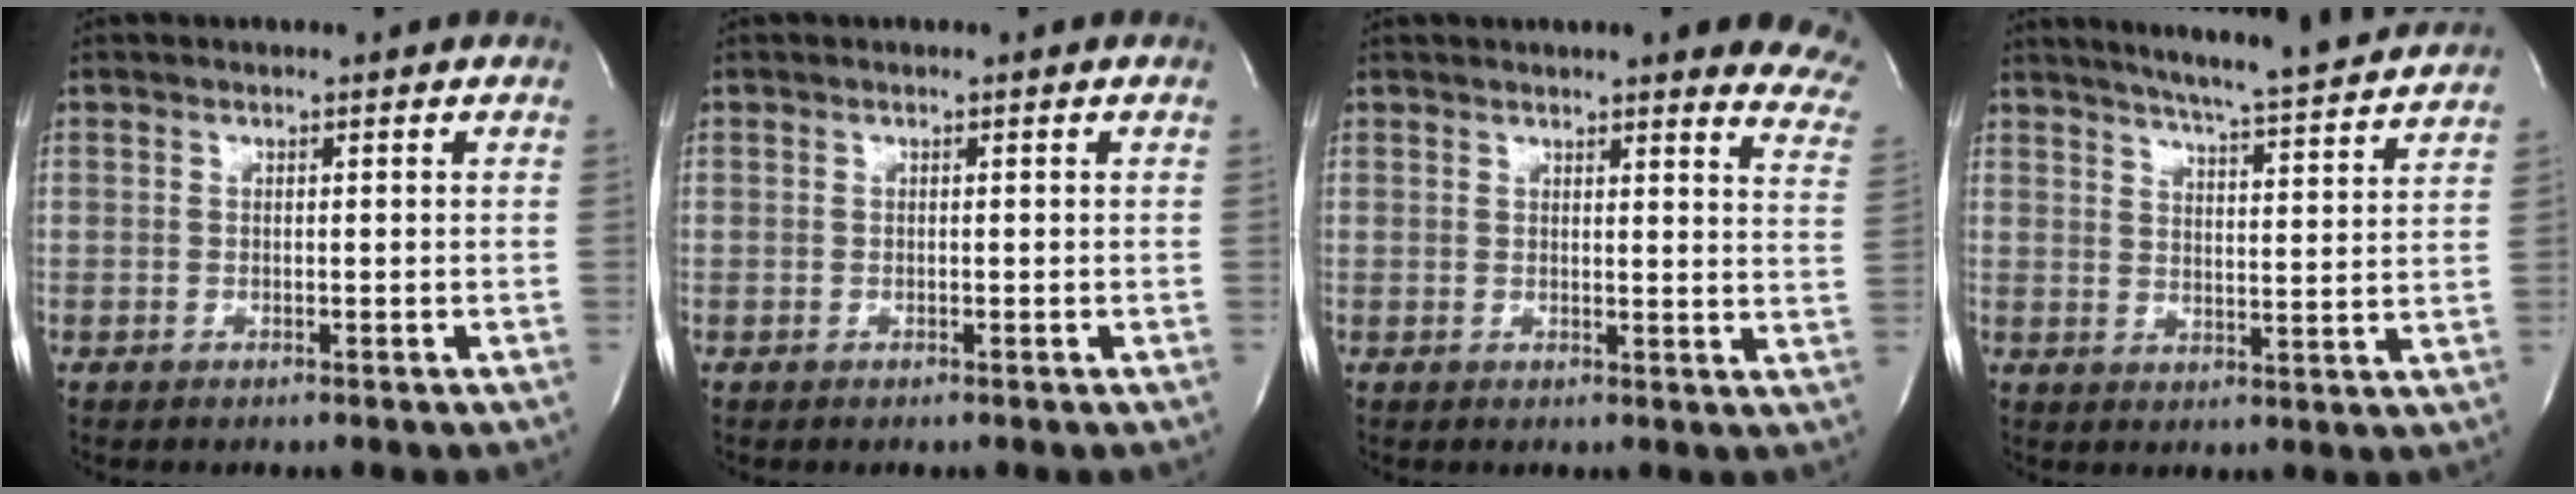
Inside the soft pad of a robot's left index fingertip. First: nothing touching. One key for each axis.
{"total": 0.0}
{"total": 15.6, "fx": 13.4, "fy": 2.7, "fz": 7.5, "tx": -0.072, "ty": -0.031, "tz": 0.130}
{"total": 16.1, "fx": 14.8, "fy": -0.3, "fz": 6.3, "tx": -0.107, "ty": -0.023, "tz": 0.192}